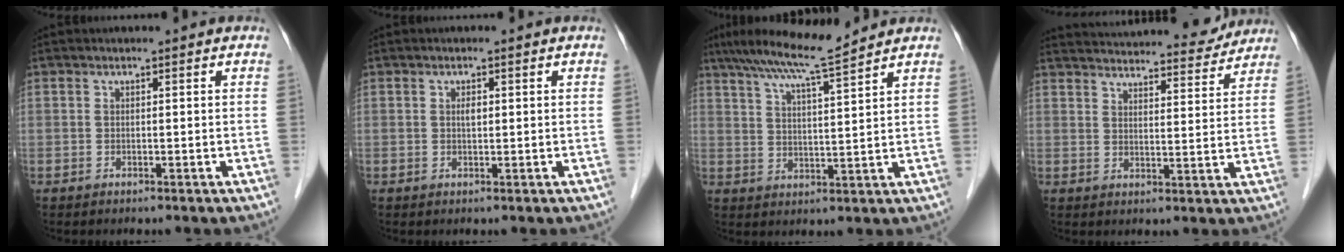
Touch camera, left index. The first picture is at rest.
{"total": 1.1, "force": [0.2, 0.5, 1.0], "torque": [-0.019, 0.000, 0.004]}
{"total": 8.9, "force": [7.8, -1.1, 4.2], "torque": [-0.078, 0.010, 0.133]}
{"total": 19.8, "force": [18.9, 3.1, 5.2], "torque": [-0.079, -0.005, 0.247]}